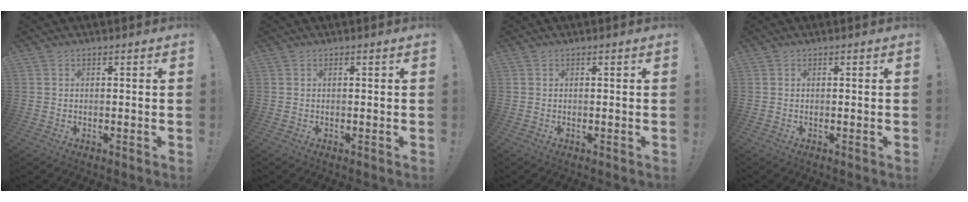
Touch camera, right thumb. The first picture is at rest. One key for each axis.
{"total": 0.0}
{"total": 0.0}
{"total": 0.0}